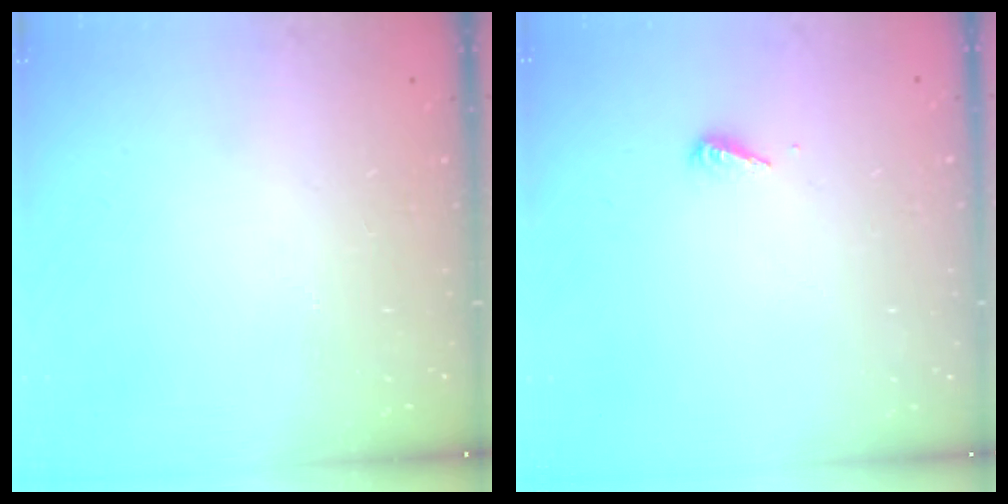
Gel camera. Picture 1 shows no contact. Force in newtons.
{"total": 2.8, "press": 2.8, "slide": 0.2}